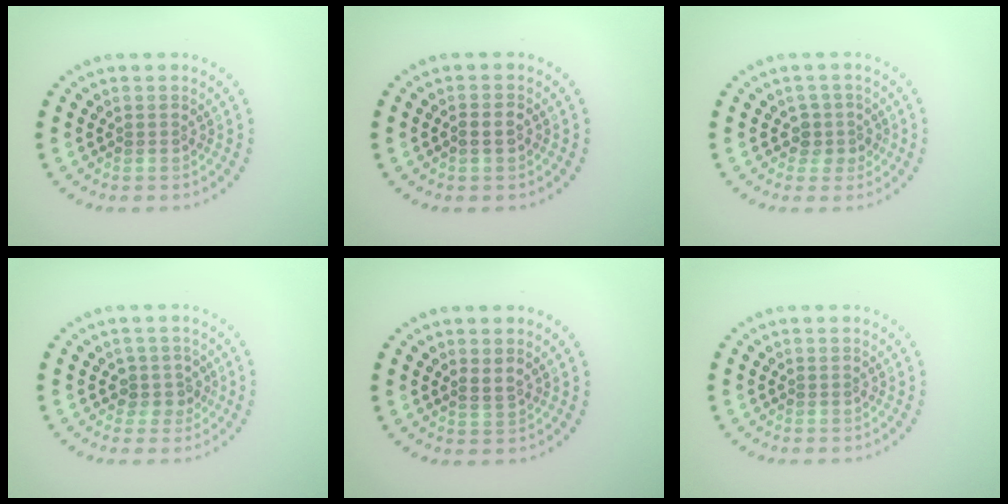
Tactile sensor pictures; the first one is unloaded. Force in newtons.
{"total": 1.1, "press": 1.1, "slide": 0.3}
{"total": 2.0, "press": 1.6, "slide": 1.2}
{"total": 1.9, "press": 1.6, "slide": 1.1}
{"total": 1.0, "press": 0.8, "slide": 0.6}
{"total": 0.0}